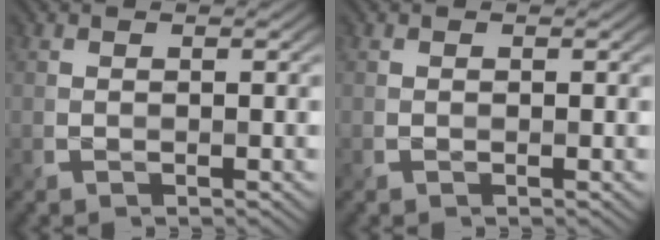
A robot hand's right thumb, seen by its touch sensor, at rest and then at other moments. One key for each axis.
{"total": 0.0}